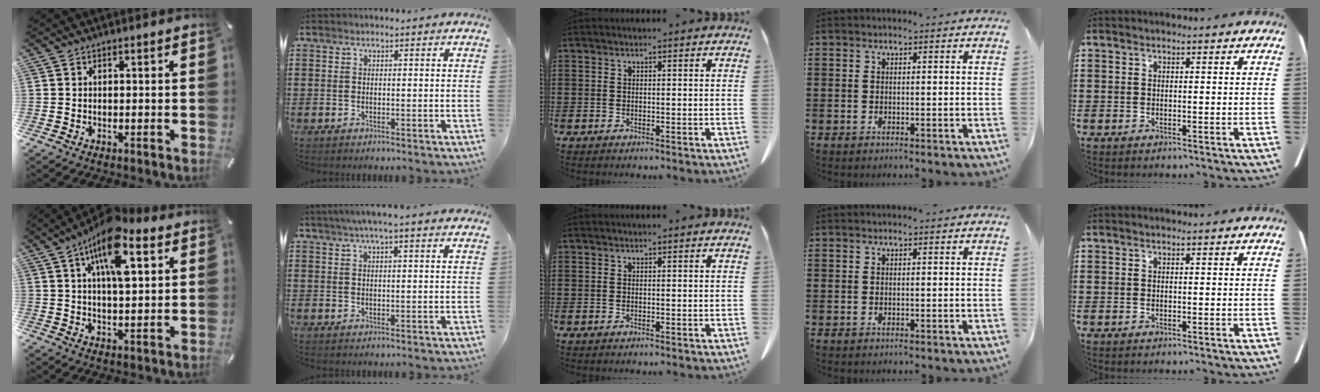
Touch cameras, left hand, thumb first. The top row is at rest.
{"thumb": {"total": 14.1, "force": [7.3, 5.9, 10.6], "torque": [-0.175, -0.019, 0.123]}, "index": {"total": 3.6, "force": [2.7, 0.0, 2.4], "torque": [-0.052, 0.002, 0.048]}}